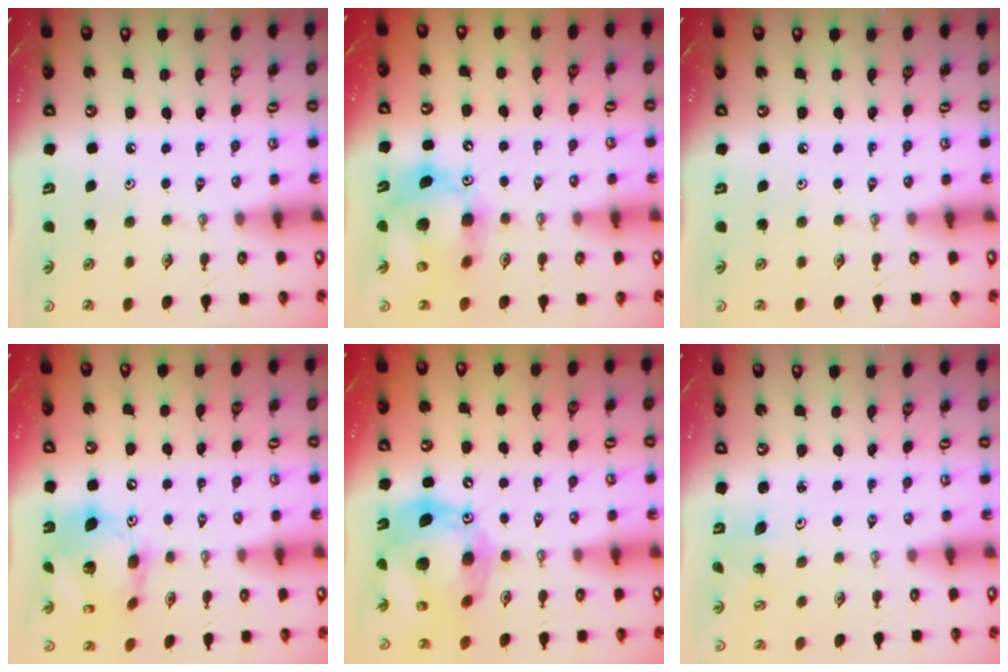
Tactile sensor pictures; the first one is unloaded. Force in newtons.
{"total": 14.4, "press": 14.1, "slide": 2.6}
{"total": 0.0}
{"total": 17.1, "press": 17.0, "slide": 1.8}
{"total": 19.6, "press": 19.4, "slide": 2.7}
{"total": 1.9, "press": 1.9, "slide": 0.1}